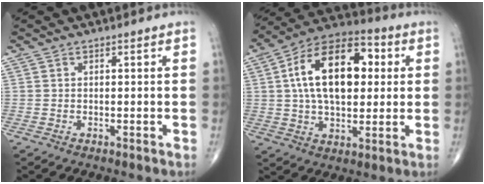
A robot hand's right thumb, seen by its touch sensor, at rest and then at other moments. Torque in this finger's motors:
{"motor_torque": [0.73, 3.95, 1.79, 0.08, 0.64]}